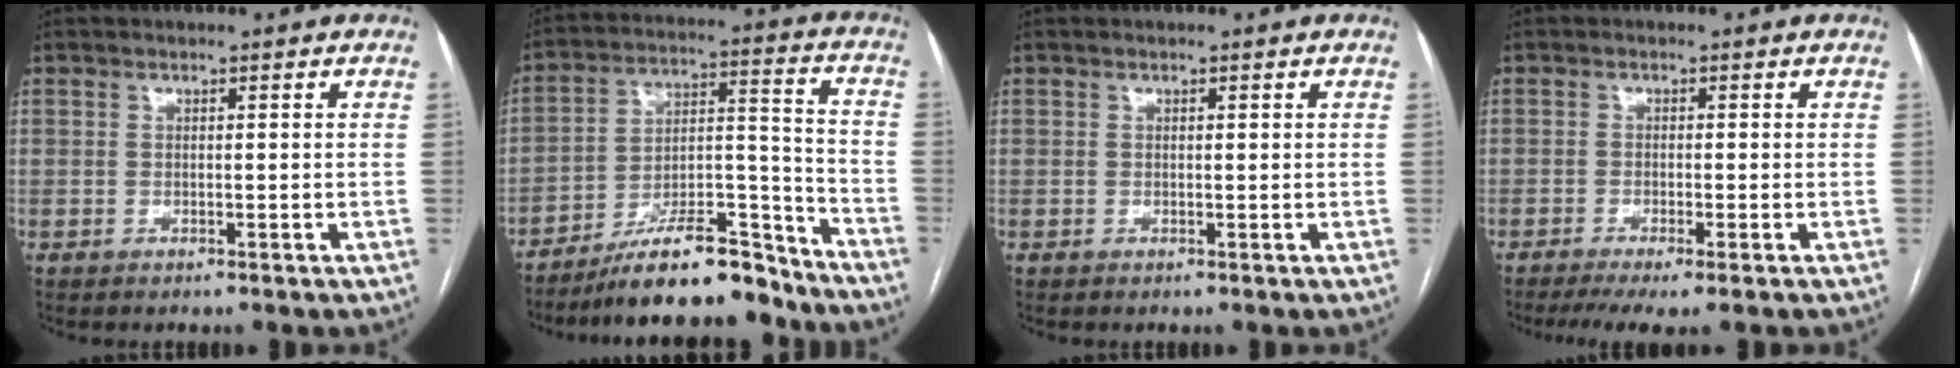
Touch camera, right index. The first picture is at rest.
{"total": 17.1, "force": [-14.9, 3.5, 7.7], "torque": [-0.124, 0.036, -0.251]}
{"total": 0.0}
{"total": 5.5, "force": [-3.9, 0.2, 3.9], "torque": [-0.060, -0.010, -0.063]}